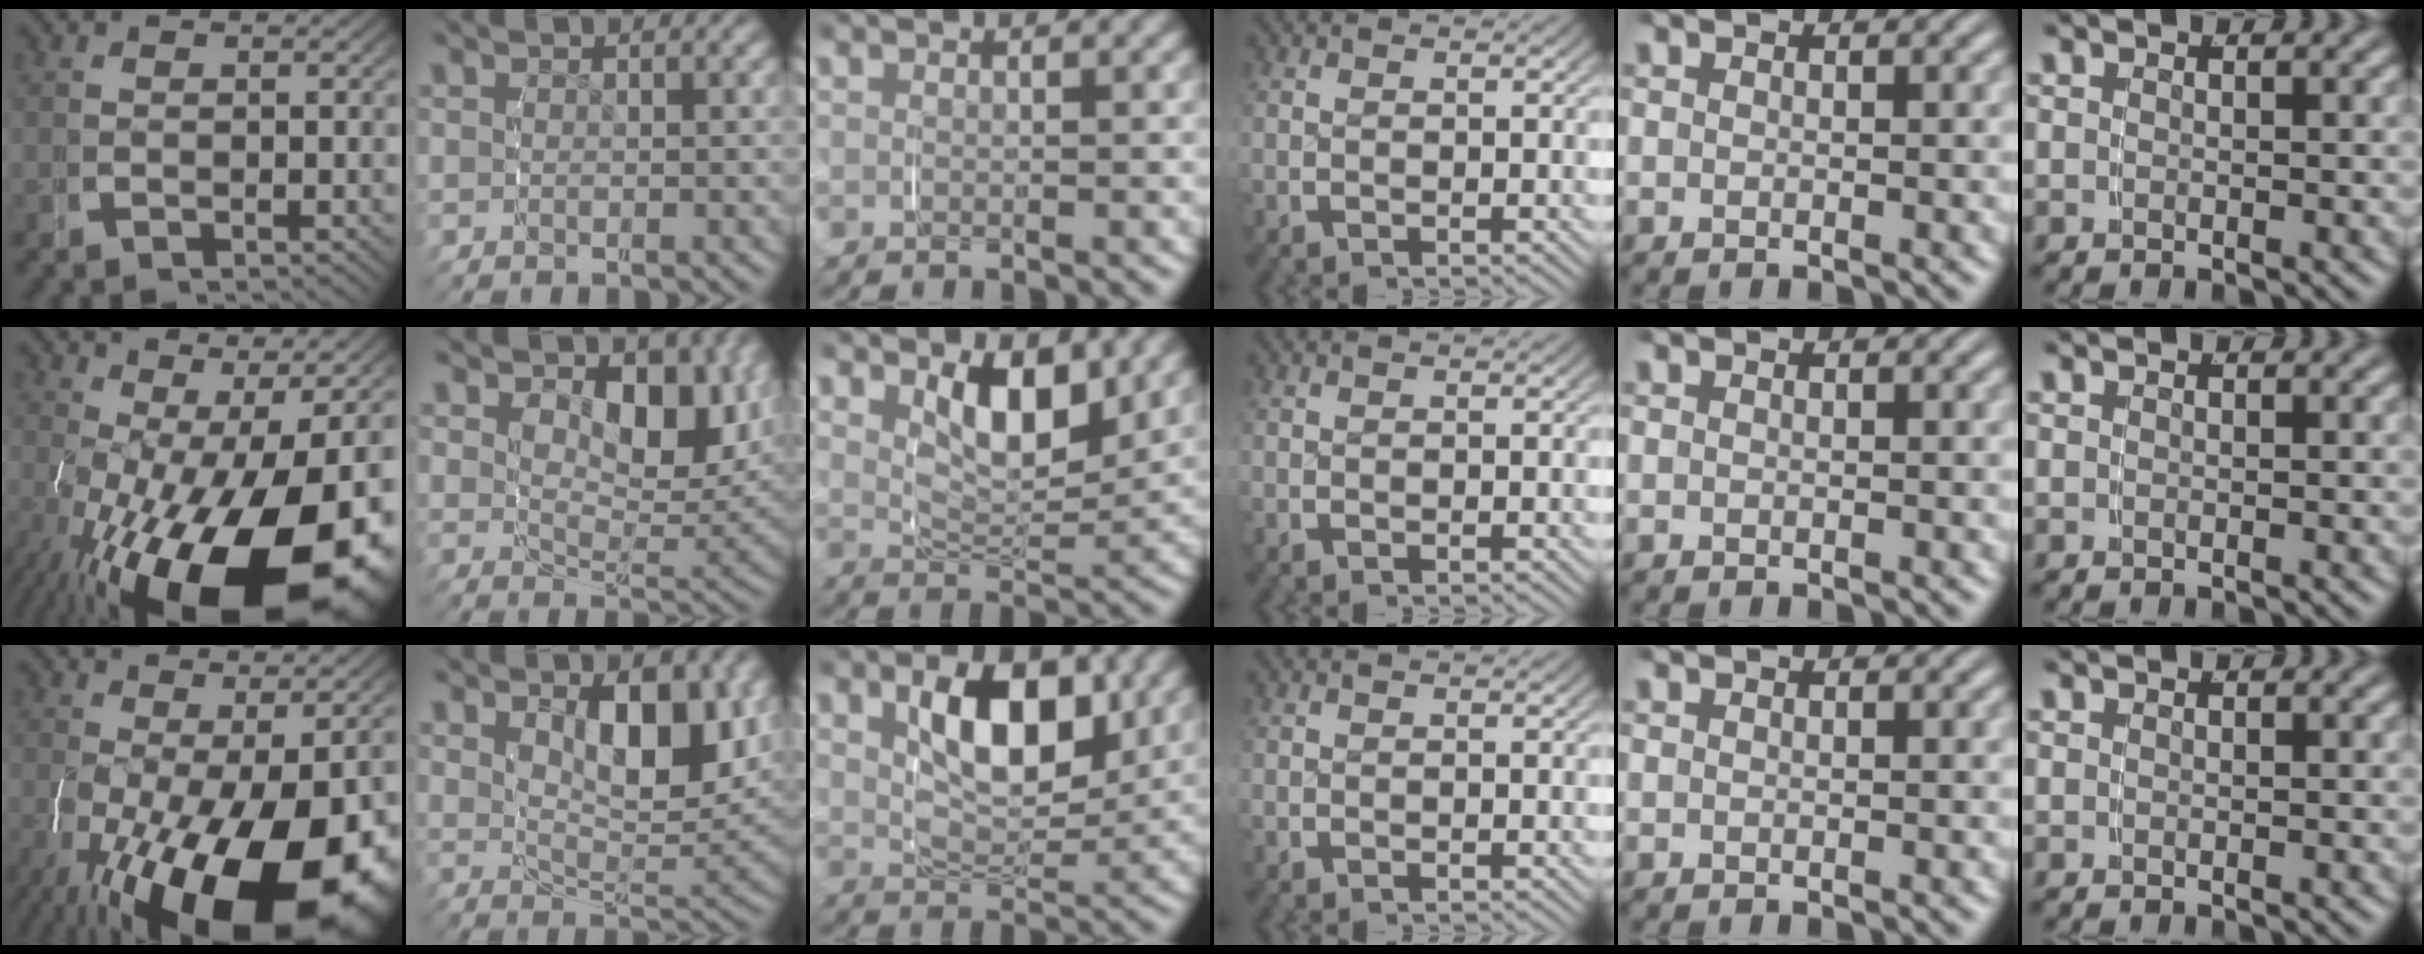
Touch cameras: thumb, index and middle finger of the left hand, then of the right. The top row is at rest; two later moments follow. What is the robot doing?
{"motion": "grasp_and_lifting", "object": "plastic wrap"}